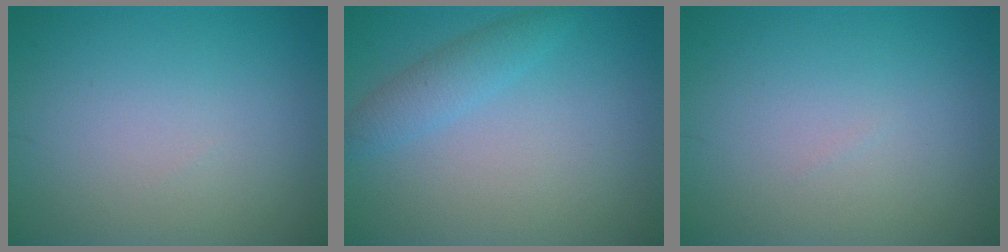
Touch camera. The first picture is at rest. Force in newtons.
{"total": 2.2, "press": 2.2, "slide": 0.0}
{"total": 0.0}